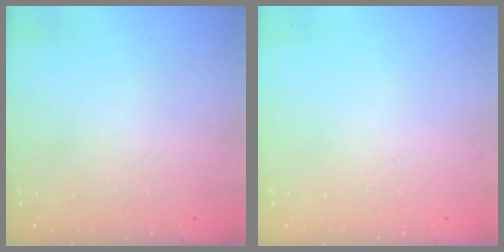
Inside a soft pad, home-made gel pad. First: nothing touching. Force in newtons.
{"total": 0.0}